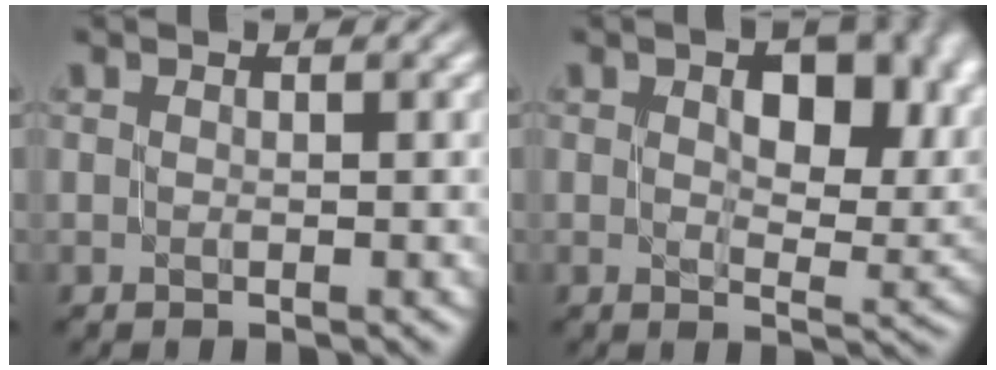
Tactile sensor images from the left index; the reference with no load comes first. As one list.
[{"total": 10.2, "force": [2.8, 6.0, 7.8], "torque": [-0.086, -0.001, 0.043]}]